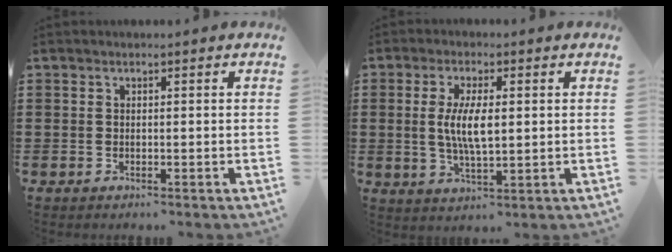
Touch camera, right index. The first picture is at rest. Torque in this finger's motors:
{"motor_torque": [1.49, 0.65, 0.88, 0.21]}